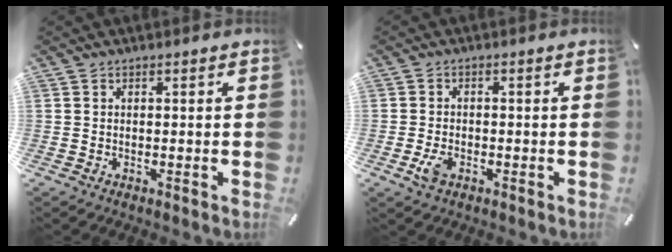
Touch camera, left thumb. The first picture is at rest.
{"total": 3.4, "force": [-1.5, 2.1, 2.3], "torque": [-0.058, -0.001, -0.029]}